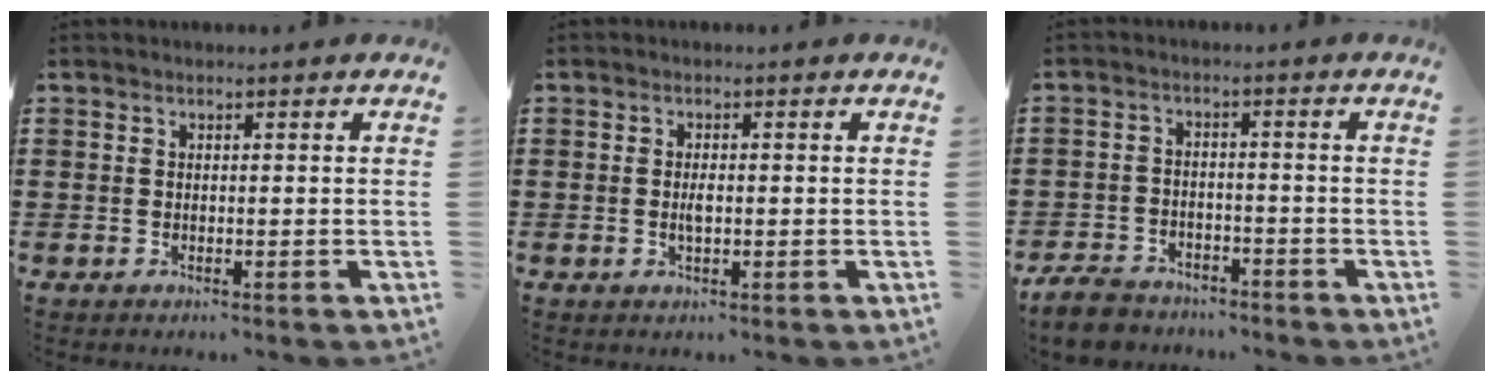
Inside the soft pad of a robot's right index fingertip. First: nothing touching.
{"total": 2.0, "force": [-0.1, 0.8, 1.8], "torque": [-0.041, 0.000, -0.005]}
{"total": 4.6, "force": [-4.3, 1.3, 1.0], "torque": [-0.030, 0.006, -0.089]}